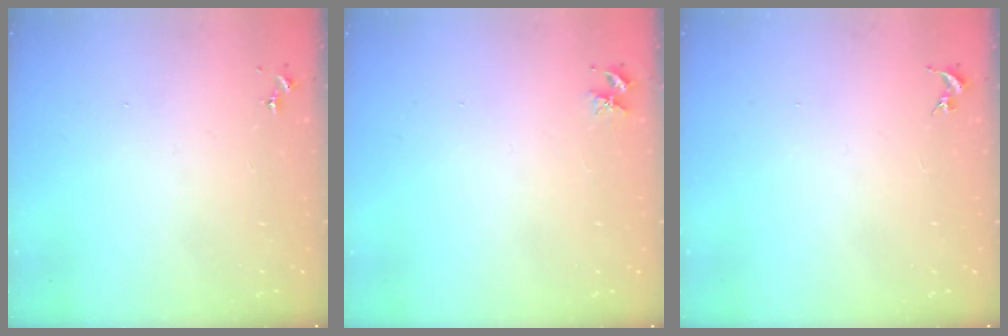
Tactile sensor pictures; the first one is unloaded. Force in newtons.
{"total": 3.8, "press": 3.8, "slide": 0.5}
{"total": 0.0}